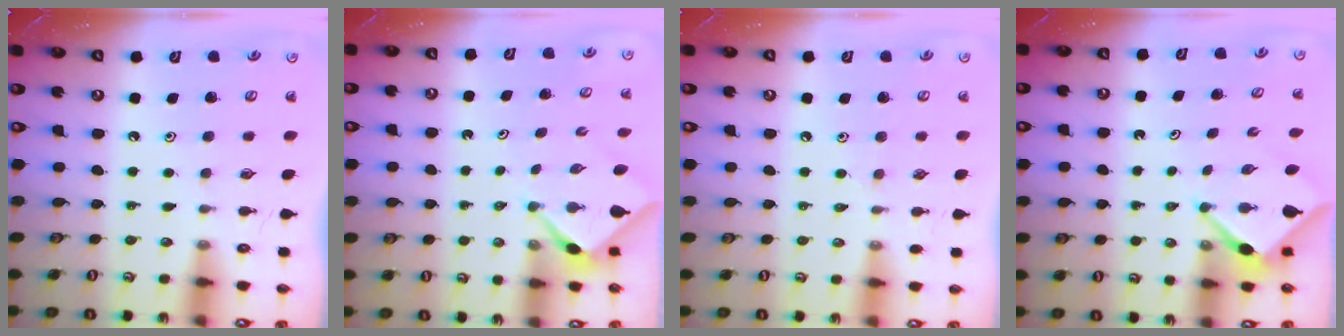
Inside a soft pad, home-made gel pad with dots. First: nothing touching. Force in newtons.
{"total": 2.3, "press": 2.3, "slide": 0.1}
{"total": 2.4, "press": 2.4, "slide": 0.5}
{"total": 4.0, "press": 3.9, "slide": 0.4}